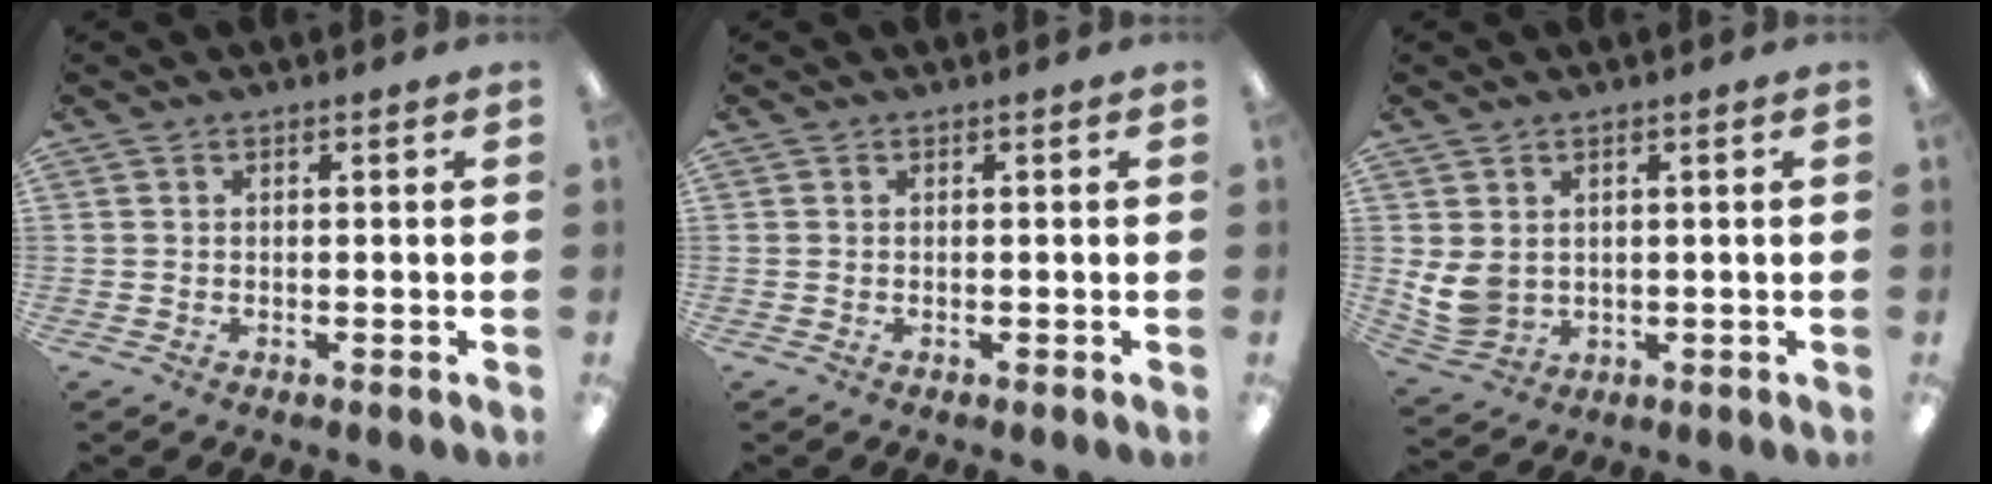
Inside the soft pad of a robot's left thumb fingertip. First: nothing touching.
{"total": 0.0}
{"total": 6.4, "force": [1.8, 4.9, 3.7], "torque": [-0.090, -0.004, 0.038]}